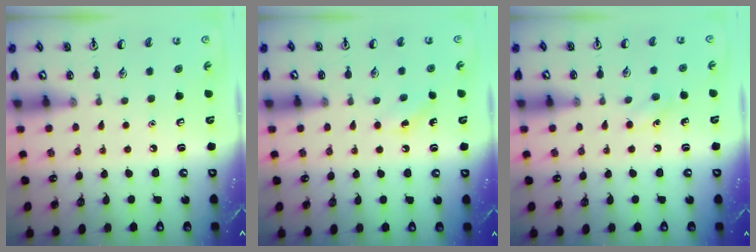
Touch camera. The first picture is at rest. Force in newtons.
{"total": 2.8, "press": 2.6, "slide": 1.0}
{"total": 6.5, "press": 6.3, "slide": 1.7}